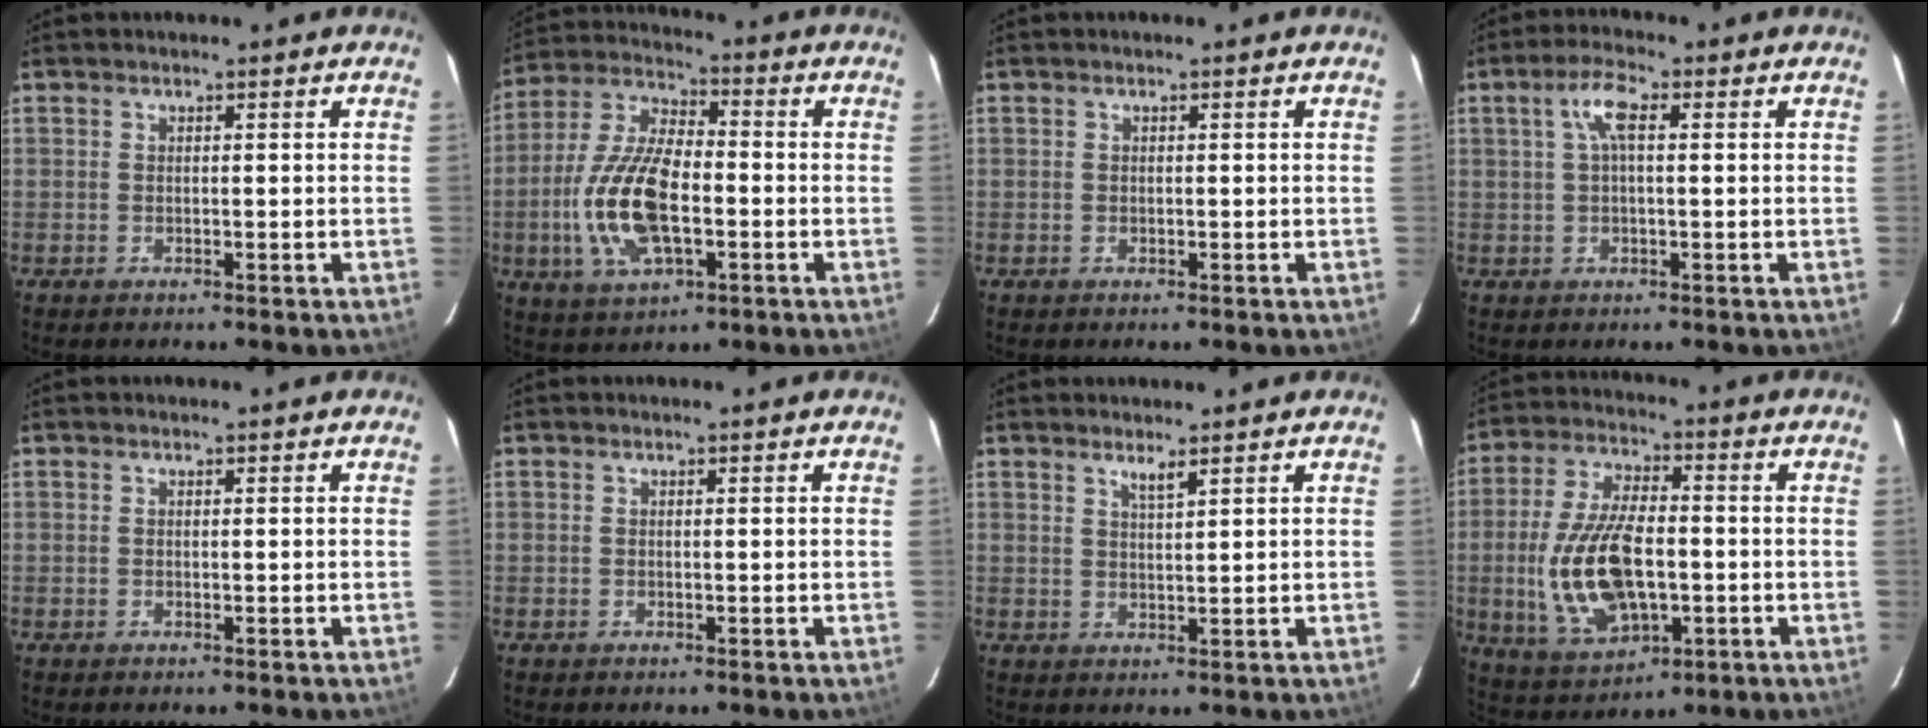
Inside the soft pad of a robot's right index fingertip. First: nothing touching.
{"total": 16.3, "force": [-3.5, 7.3, 14.2], "torque": [-0.302, -0.001, -0.065]}
{"total": 0.0}
{"total": 4.8, "force": [1.2, 1.4, 4.4], "torque": [-0.086, 0.012, 0.022]}
{"total": 0.0}
{"total": 0.0}
{"total": 2.0, "force": [1.6, 0.1, 1.3], "torque": [-0.023, -0.001, 0.027]}
{"total": 16.9, "force": [-2.5, 8.3, 14.5], "torque": [-0.302, -0.007, -0.031]}